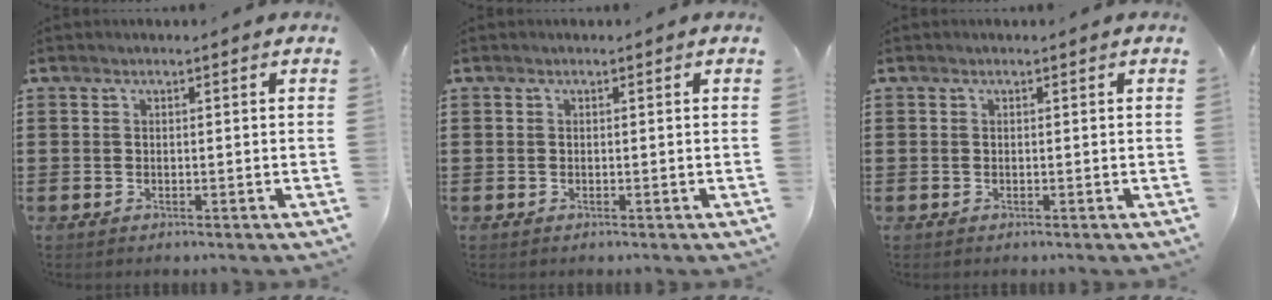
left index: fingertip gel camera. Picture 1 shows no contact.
{"total": 0.0}
{"total": 0.0}